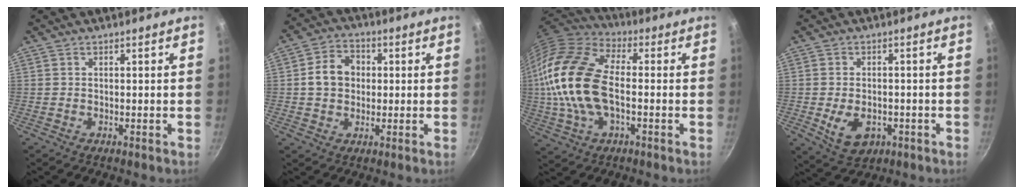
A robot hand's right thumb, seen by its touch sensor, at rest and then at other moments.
{"total": 8.0, "force": [0.7, 6.6, 4.4], "torque": [-0.049, 0.016, 0.001]}
{"total": 19.9, "force": [-0.9, 11.5, 16.2], "torque": [-0.320, 0.031, -0.026]}
{"total": 7.4, "force": [-2.1, 5.1, 5.0], "torque": [-0.074, 0.004, -0.020]}